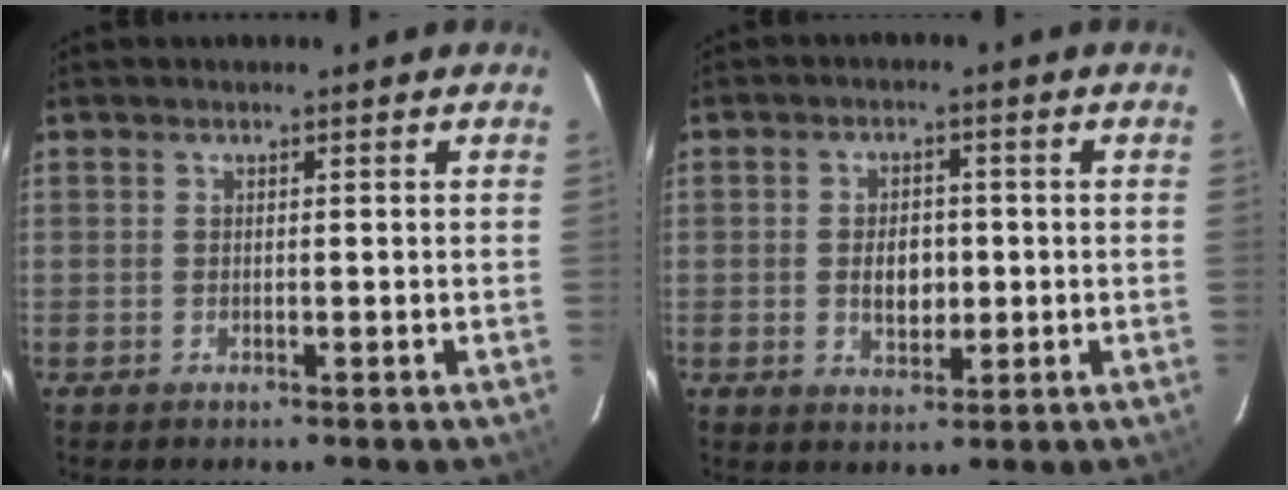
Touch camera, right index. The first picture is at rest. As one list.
[{"total": 5.1, "force": [-0.5, 3.3, 3.9], "torque": [-0.070, 0.002, -0.004]}]